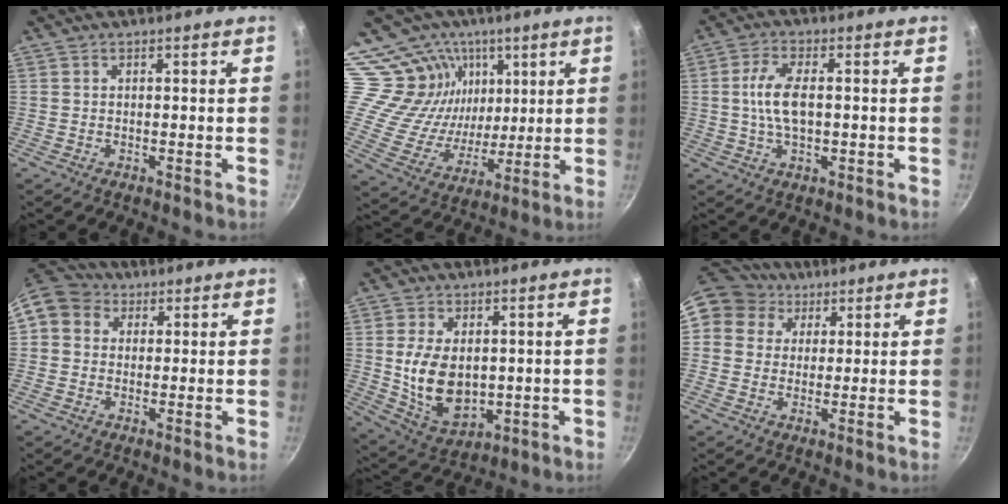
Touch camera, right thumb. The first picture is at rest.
{"total": 16.0, "force": [8.6, 12.5, 4.9], "torque": [-0.045, -0.060, 0.152]}
{"total": 7.6, "force": [0.2, 3.7, 6.6], "torque": [-0.127, 0.010, 0.001]}
{"total": 9.1, "force": [2.4, 7.9, 4.0], "torque": [-0.058, 0.019, 0.024]}
{"total": 12.7, "force": [0.8, 8.4, 9.5], "torque": [-0.153, -0.019, 0.037]}
{"total": 10.0, "force": [4.5, 8.4, 2.8], "torque": [-0.023, 0.003, 0.064]}